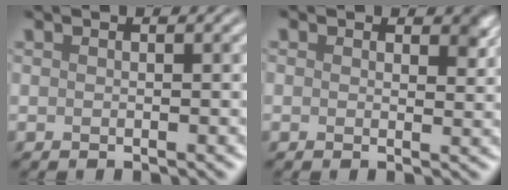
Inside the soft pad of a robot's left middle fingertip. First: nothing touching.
{"total": 1.8, "force": [0.9, 1.1, 1.0], "torque": [-0.011, -0.006, 0.011]}